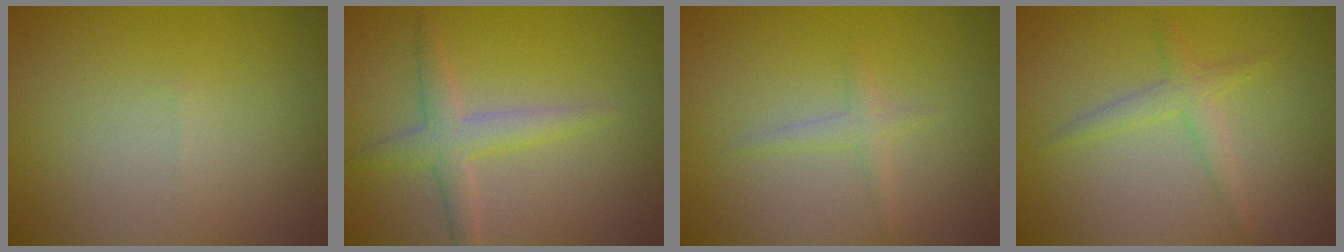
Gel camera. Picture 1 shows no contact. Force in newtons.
{"total": 2.8, "press": 2.8, "slide": 0.1}
{"total": 1.2, "press": 1.2, "slide": 0.1}
{"total": 1.9, "press": 1.9, "slide": 0.1}